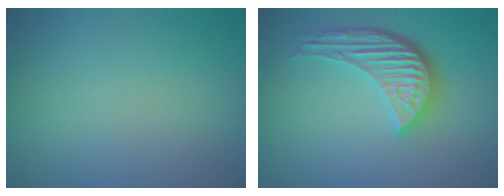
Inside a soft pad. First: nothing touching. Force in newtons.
{"total": 4.7, "press": 3.7, "slide": 2.9}